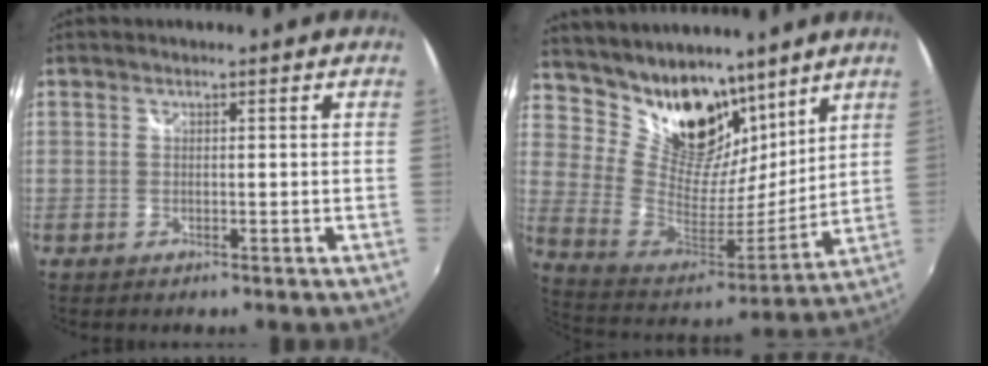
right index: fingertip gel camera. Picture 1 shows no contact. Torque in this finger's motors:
{"motor_torque": [0.08, 0.54, 0.09, 0.01]}